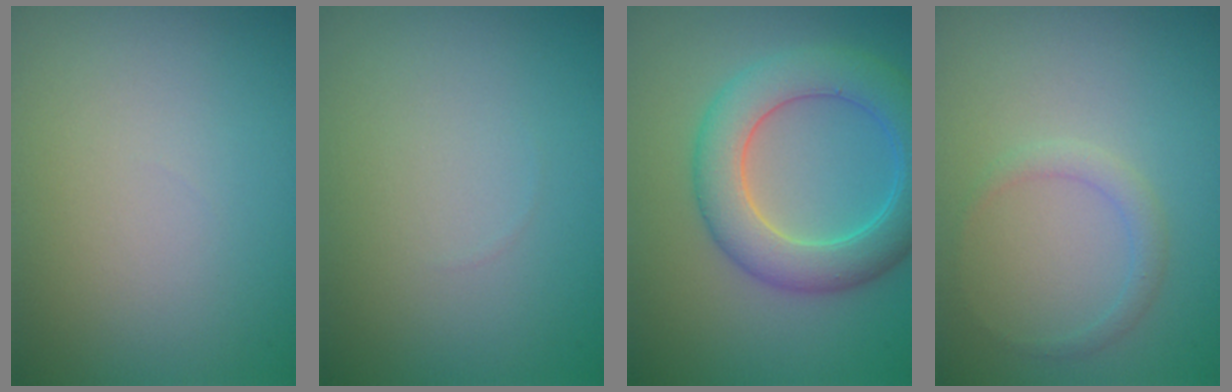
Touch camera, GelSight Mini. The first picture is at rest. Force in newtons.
{"total": 0.0}
{"total": 6.6, "press": 6.6, "slide": 0.3}
{"total": 1.4, "press": 1.4, "slide": 0.1}